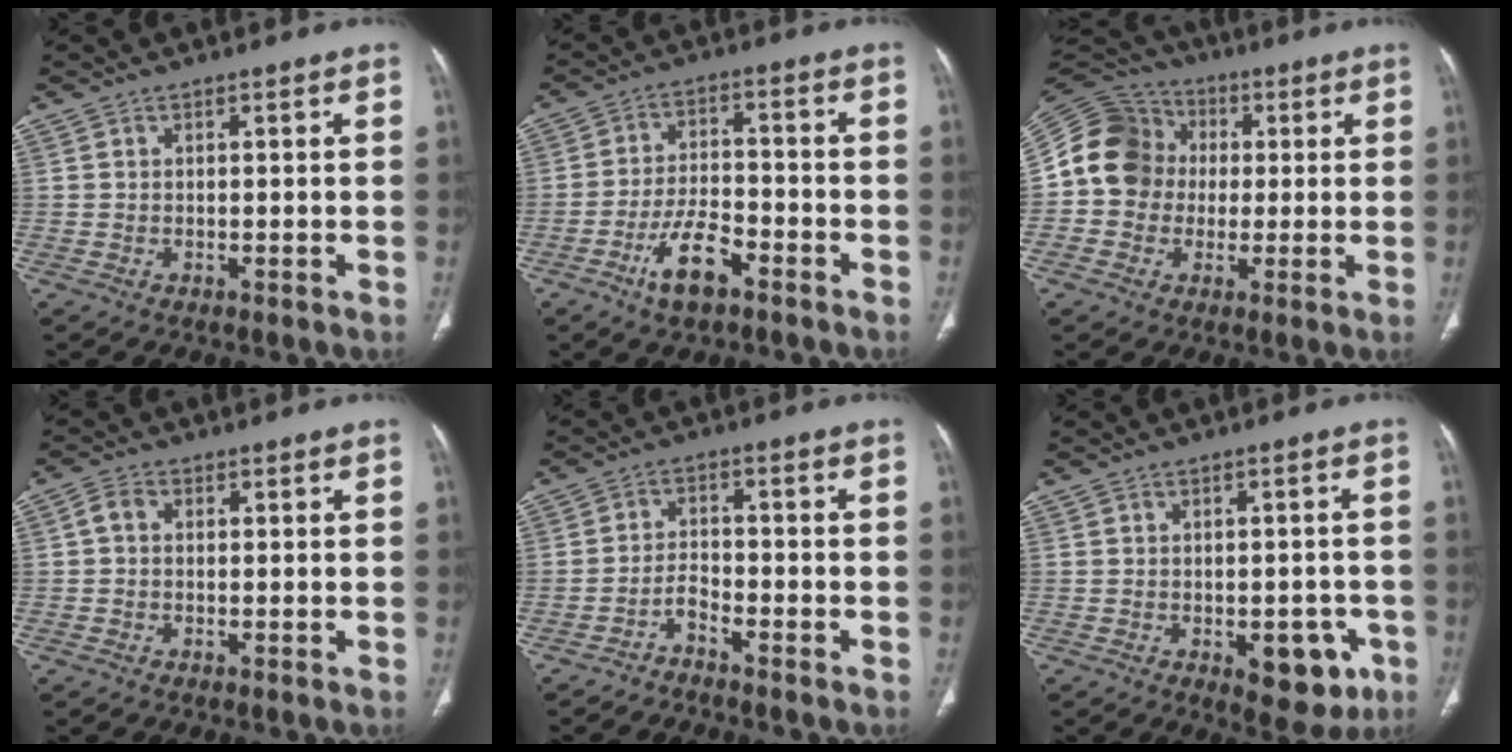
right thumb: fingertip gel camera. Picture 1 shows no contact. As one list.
[{"total": 8.6, "force": [-5.0, 3.5, 6.0], "torque": [-0.108, 0.029, -0.091]}, {"total": 13.5, "force": [0.5, 12.2, 5.8], "torque": [-0.098, 0.033, 0.000]}, {"total": 2.5, "force": [0.2, 1.9, 1.6], "torque": [-0.029, 0.008, -0.001]}, {"total": 2.6, "force": [-2.4, 0.6, 0.9], "torque": [-0.012, 0.020, -0.048]}, {"total": 8.9, "force": [-3.5, 4.7, 6.7], "torque": [-0.050, 0.012, -0.033]}]